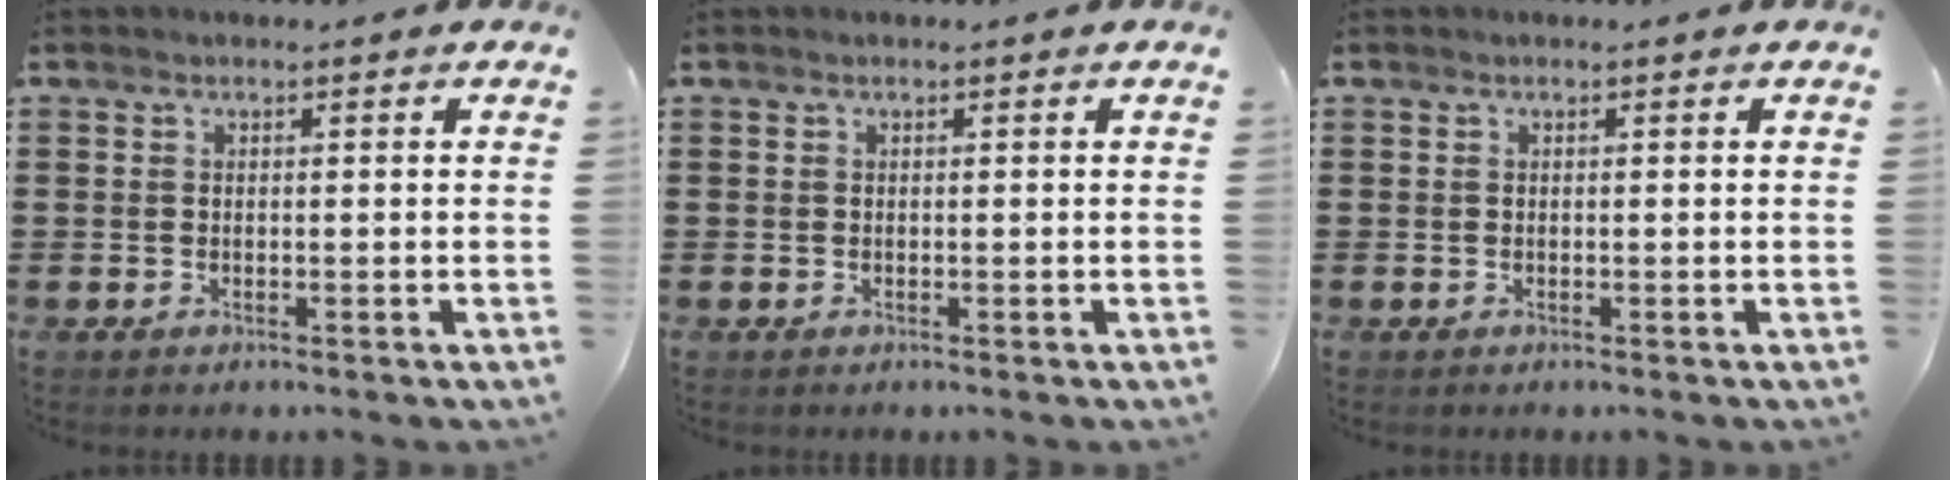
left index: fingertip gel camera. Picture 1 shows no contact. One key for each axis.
{"total": 0.0}
{"total": 0.0}